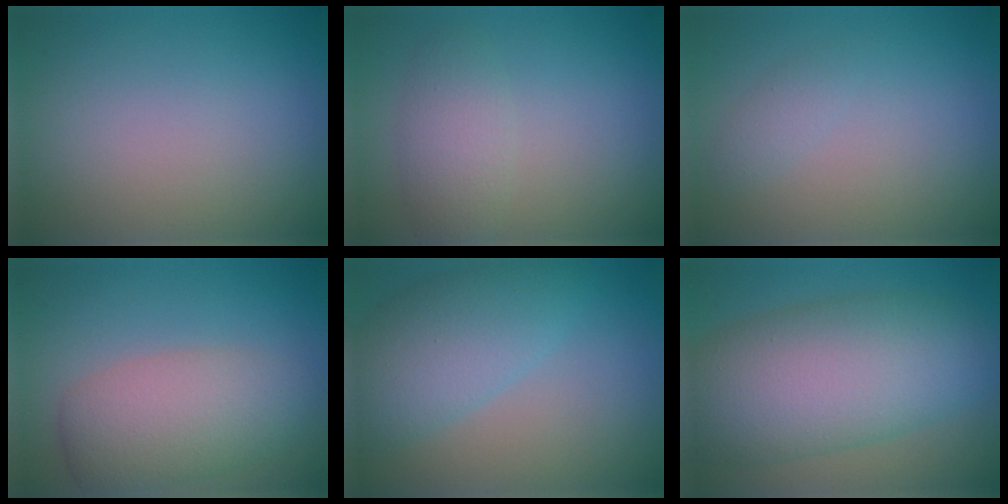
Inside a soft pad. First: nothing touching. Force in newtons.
{"total": 2.7, "press": 2.7, "slide": 0.1}
{"total": 0.9, "press": 0.9, "slide": 0.0}
{"total": 5.3, "press": 5.3, "slide": 0.3}
{"total": 6.0, "press": 6.0, "slide": 0.3}
{"total": 10.9, "press": 10.9, "slide": 0.4}